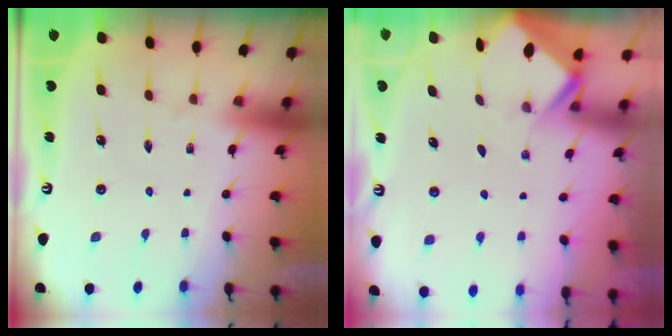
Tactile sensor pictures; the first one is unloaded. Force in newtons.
{"total": 2.6, "press": 2.6, "slide": 0.1}